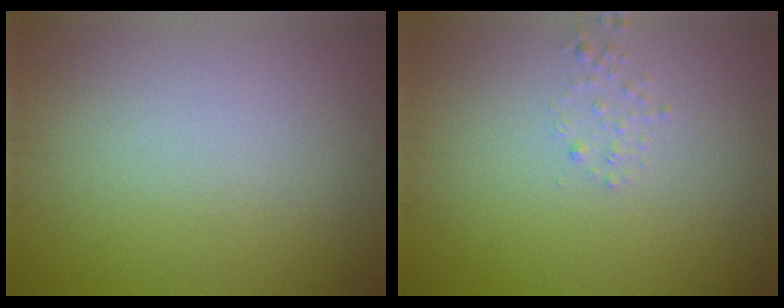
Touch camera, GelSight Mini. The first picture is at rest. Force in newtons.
{"total": 0.8, "press": 0.8, "slide": 0.1}